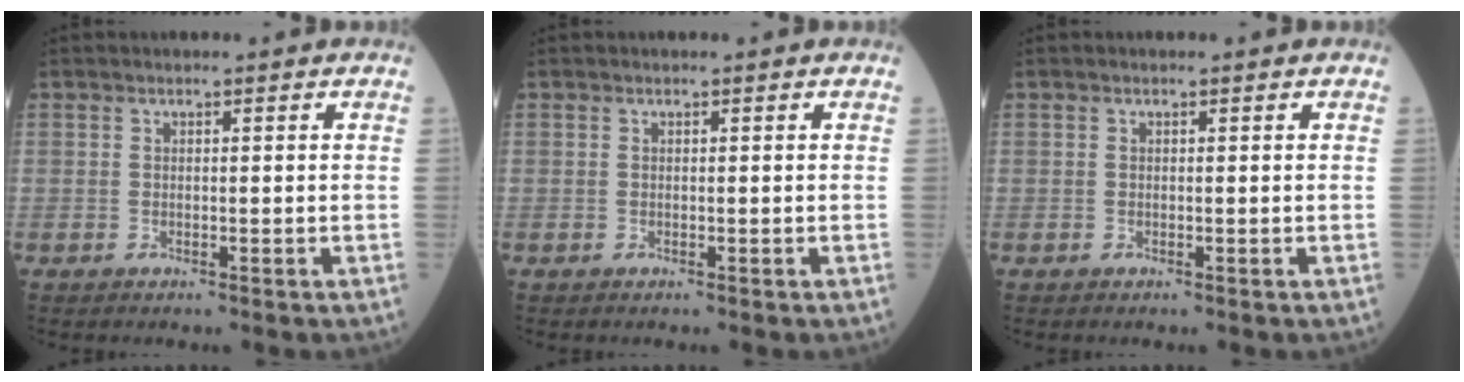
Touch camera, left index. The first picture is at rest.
{"total": 0.0}
{"total": 0.0}